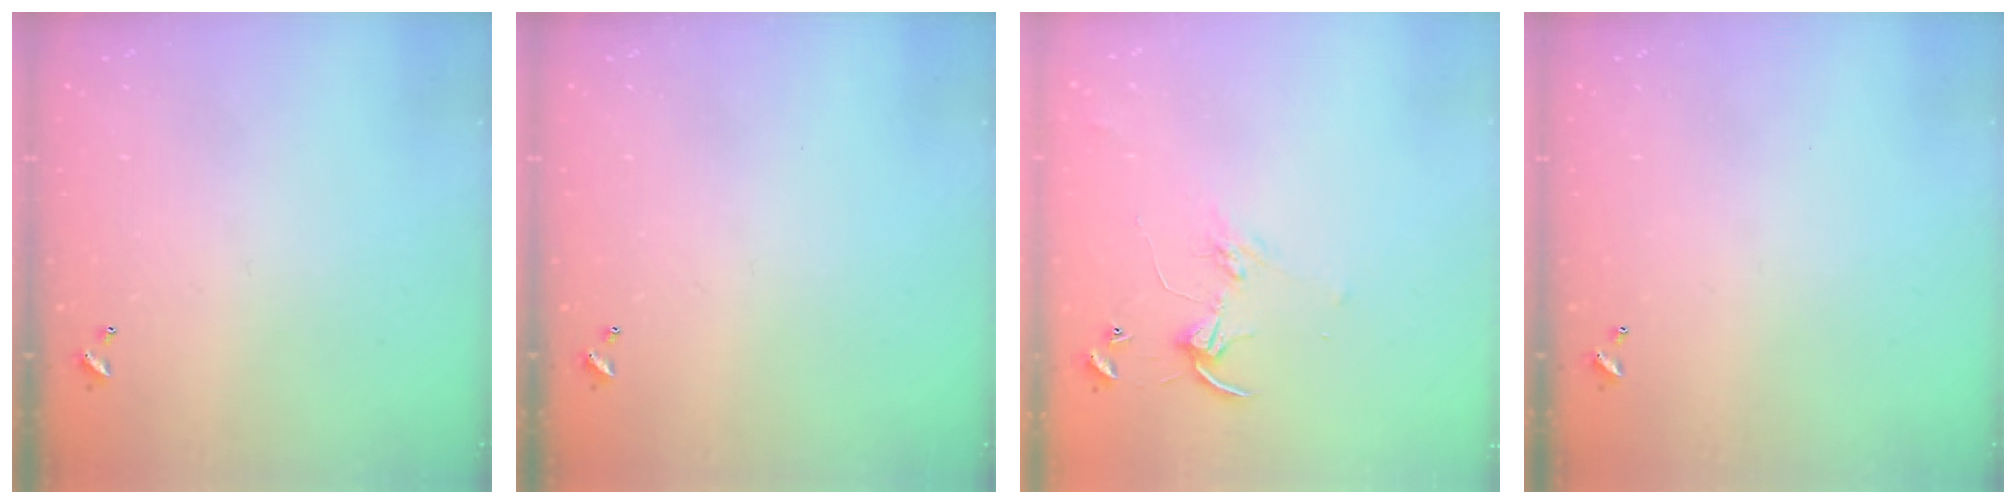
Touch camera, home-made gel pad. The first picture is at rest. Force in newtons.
{"total": 0.0}
{"total": 3.6, "press": 3.6, "slide": 0.4}
{"total": 0.0}